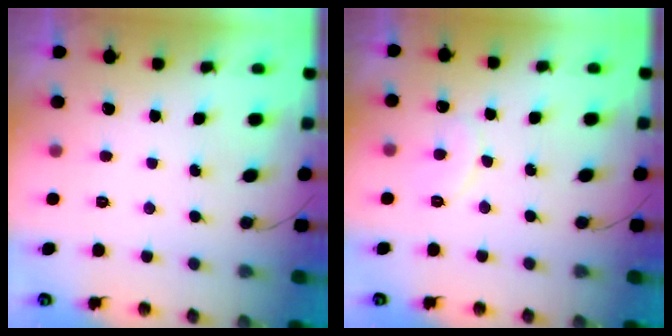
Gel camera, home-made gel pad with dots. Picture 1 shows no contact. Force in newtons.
{"total": 8.5, "press": 8.4, "slide": 0.6}